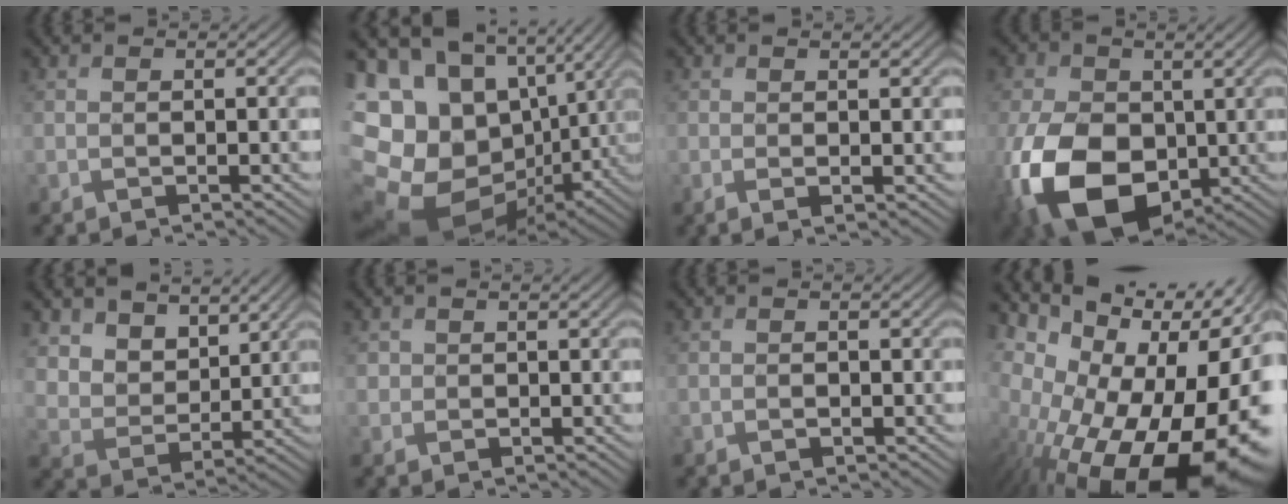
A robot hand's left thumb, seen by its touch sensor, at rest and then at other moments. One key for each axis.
{"total": 20.9, "fx": -1.1, "fy": 15.9, "fz": 13.6, "tx": -0.303, "ty": -0.026, "tz": 0.014}
{"total": 1.1, "fx": 0.5, "fy": 0.0, "fz": 1.0, "tx": -0.019, "ty": -0.002, "tz": 0.008}
{"total": 15.7, "fx": -3.0, "fy": 10.6, "fz": 11.2, "tx": -0.277, "ty": -0.026, "tz": -0.058}
{"total": 7.8, "fx": 5.4, "fy": 4.6, "fz": 3.3, "tx": -0.100, "ty": -0.022, "tz": 0.108}
{"total": 1.3, "fx": 0.3, "fy": 1.2, "fz": 0.1, "tx": -0.002, "ty": -0.004, "tz": 0.005}
{"total": 0.5, "fx": -0.2, "fy": 0.3, "fz": 0.4, "tx": -0.007, "ty": 0.000, "tz": -0.002}
{"total": 23.7, "fx": -8.8, "fy": 15.0, "fz": 16.2, "tx": -0.261, "ty": -0.063, "tz": -0.125}